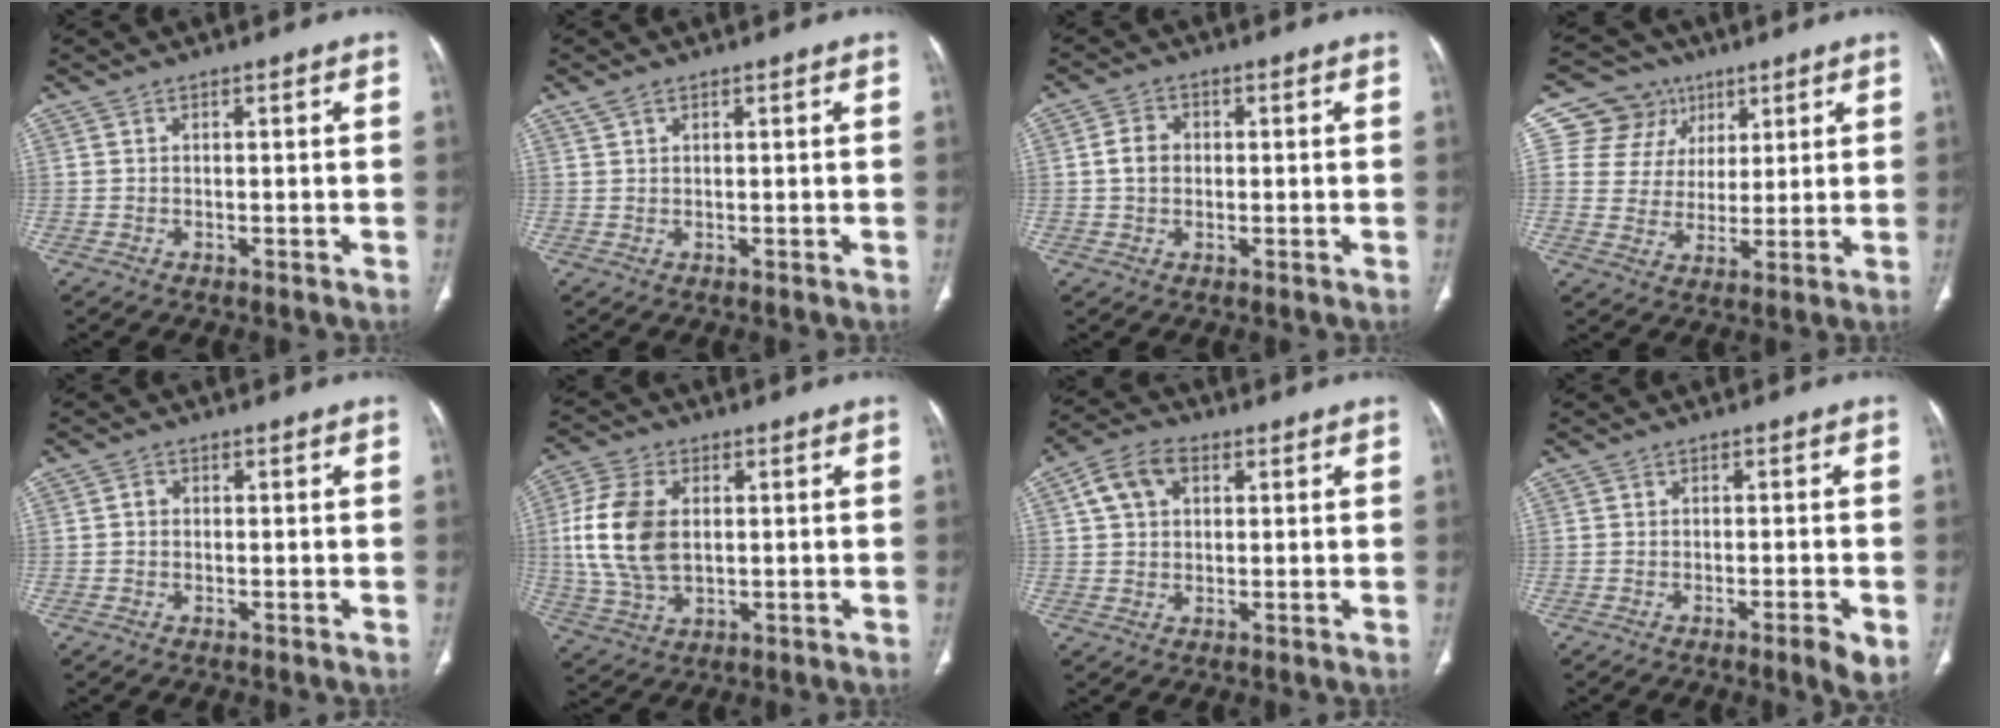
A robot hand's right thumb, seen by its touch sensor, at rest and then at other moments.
{"total": 1.5, "force": [1.0, 0.7, 0.8], "torque": [-0.020, 0.008, 0.023]}
{"total": 3.9, "force": [0.1, 3.1, 2.2], "torque": [-0.036, 0.009, -0.003]}
{"total": 11.1, "force": [5.0, 9.7, 1.8], "torque": [0.010, -0.014, 0.089]}
{"total": 1.2, "force": [-0.1, 1.1, 0.6], "torque": [-0.004, 0.004, -0.005]}
{"total": 13.6, "force": [1.4, 8.6, 10.4], "torque": [-0.214, 0.002, 0.030]}
{"total": 7.3, "force": [2.4, 5.1, 4.6], "torque": [-0.077, 0.012, 0.038]}
{"total": 4.1, "force": [-1.7, 0.5, 3.7], "torque": [-0.056, -0.001, -0.027]}